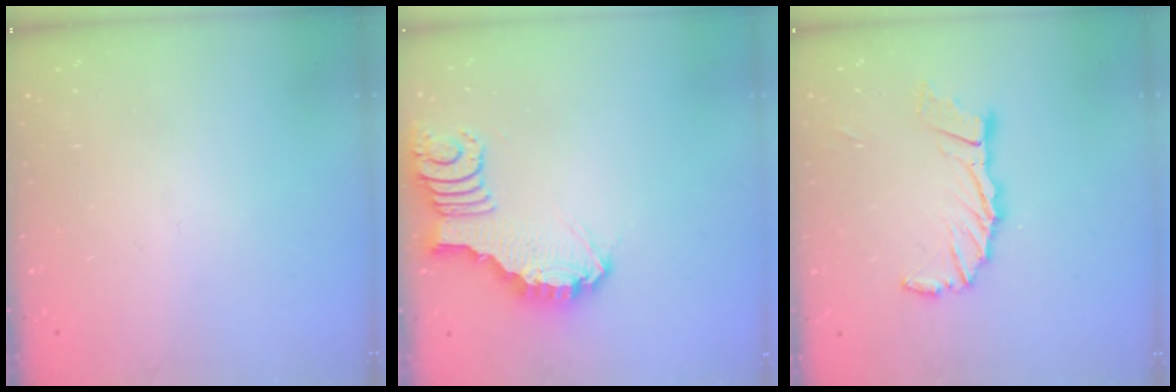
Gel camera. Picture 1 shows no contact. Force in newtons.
{"total": 3.8, "press": 3.8, "slide": 0.1}
{"total": 10.9, "press": 10.7, "slide": 1.7}